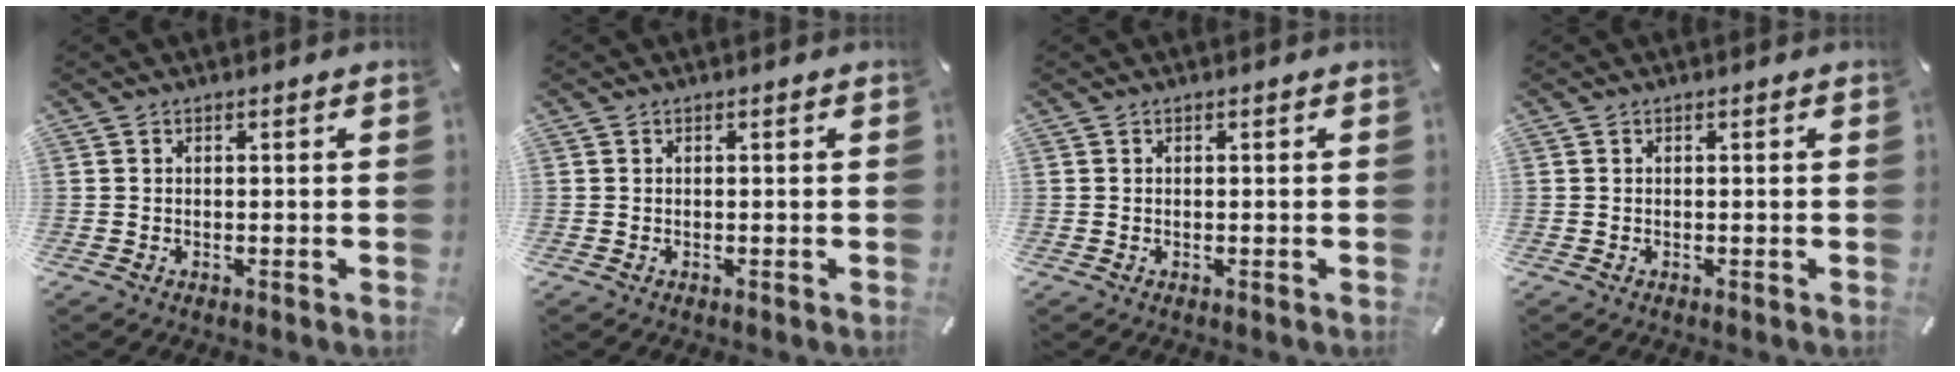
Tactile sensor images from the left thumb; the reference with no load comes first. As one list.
[{"total": 0.0}, {"total": 0.0}, {"total": 0.0}]